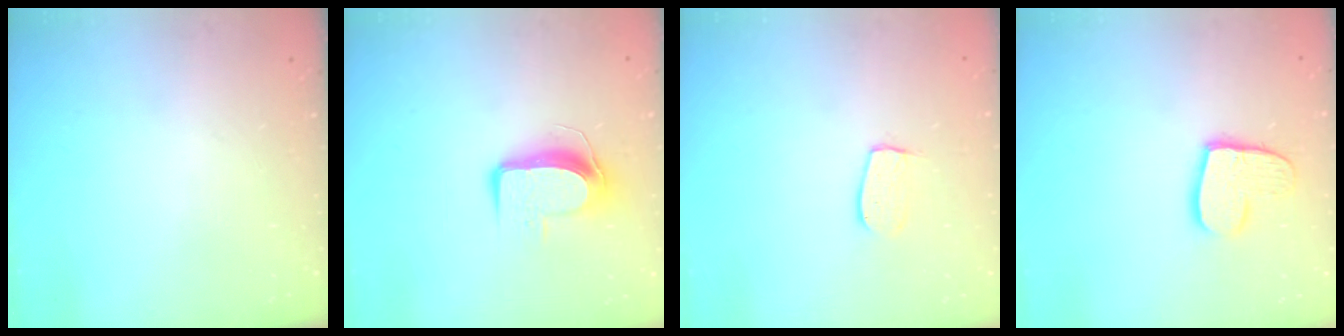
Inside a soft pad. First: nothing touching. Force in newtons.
{"total": 10.0, "press": 10.0, "slide": 1.0}
{"total": 6.7, "press": 6.7, "slide": 0.5}
{"total": 11.9, "press": 11.9, "slide": 0.9}